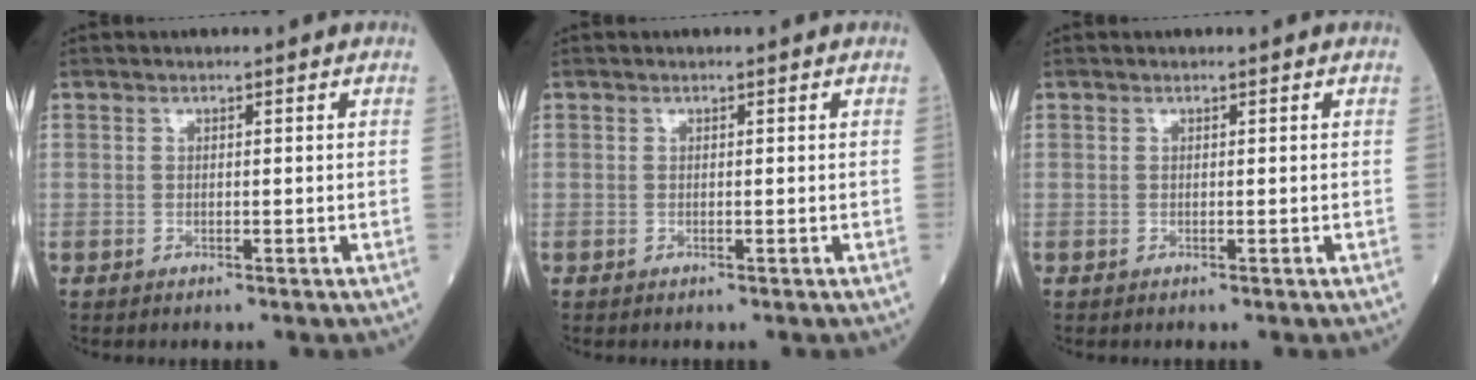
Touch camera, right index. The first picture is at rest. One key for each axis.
{"total": 0.0}
{"total": 0.0}